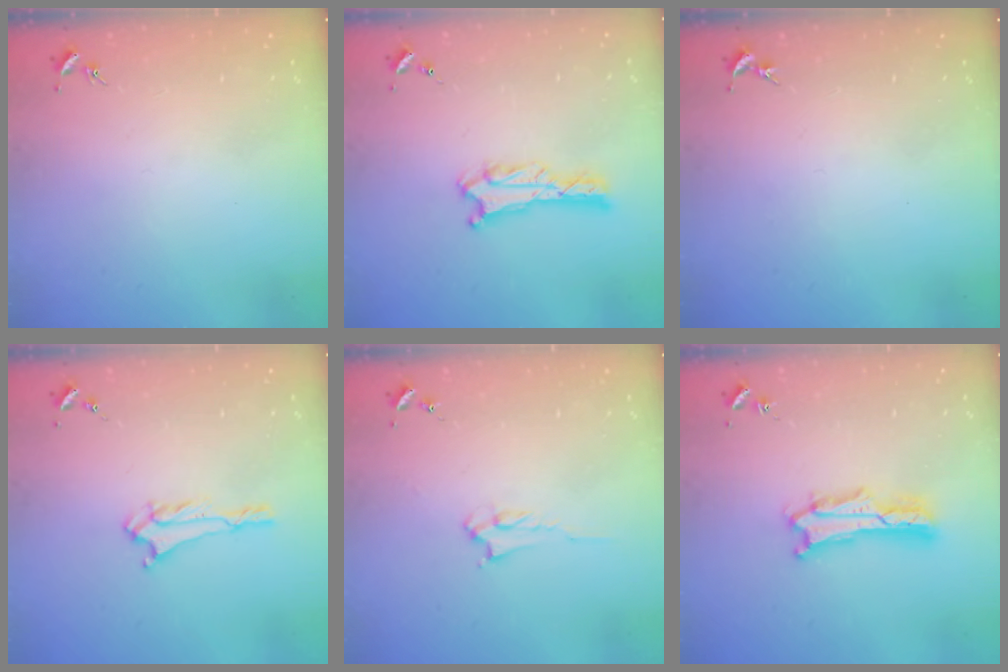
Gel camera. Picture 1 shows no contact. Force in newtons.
{"total": 1.4, "press": 1.4, "slide": 0.1}
{"total": 0.0}
{"total": 1.9, "press": 1.9, "slide": 0.4}
{"total": 2.0, "press": 1.9, "slide": 0.3}
{"total": 2.7, "press": 2.7, "slide": 0.4}